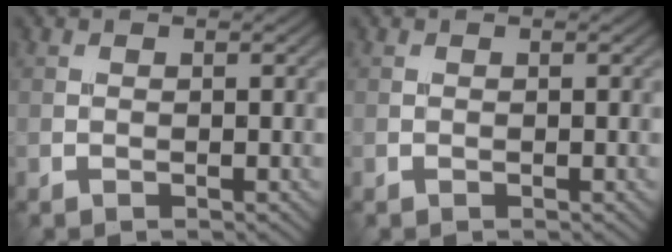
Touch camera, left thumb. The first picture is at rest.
{"total": 0.0}